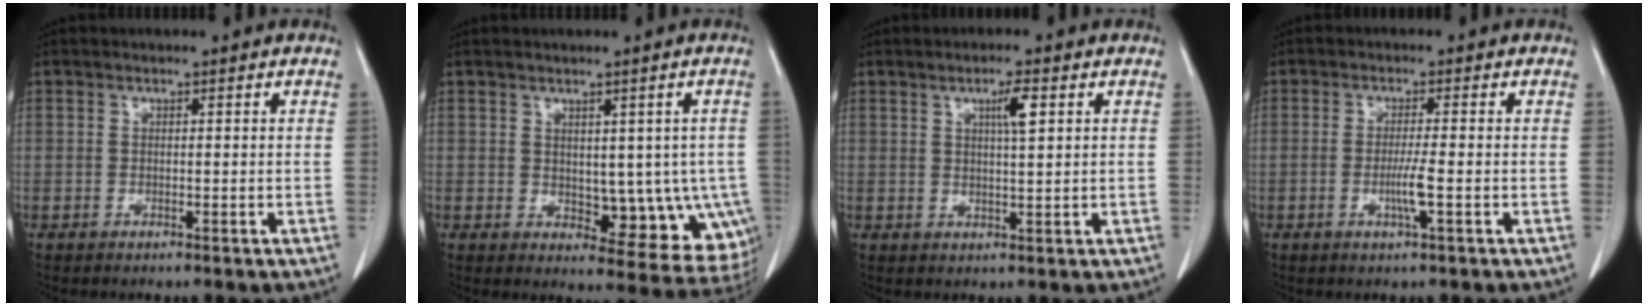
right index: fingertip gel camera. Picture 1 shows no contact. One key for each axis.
{"total": 9.7, "fx": -1.3, "fy": 5.5, "fz": 7.8, "tx": -0.065, "ty": 0.002, "tz": -0.004}
{"total": 3.4, "fx": 1.4, "fy": 0.3, "fz": 3.1, "tx": -0.055, "ty": -0.001, "tz": 0.022}
{"total": 3.2, "fx": -1.0, "fy": -0.4, "fz": 3.1, "tx": -0.058, "ty": -0.005, "tz": -0.018}